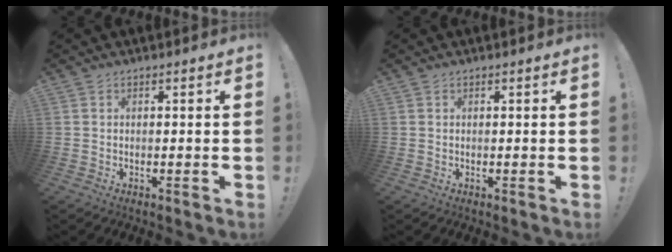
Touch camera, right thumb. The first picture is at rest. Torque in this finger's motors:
{"motor_torque": [-0.09, 0.11, -0.10, 0.07, 0.04]}